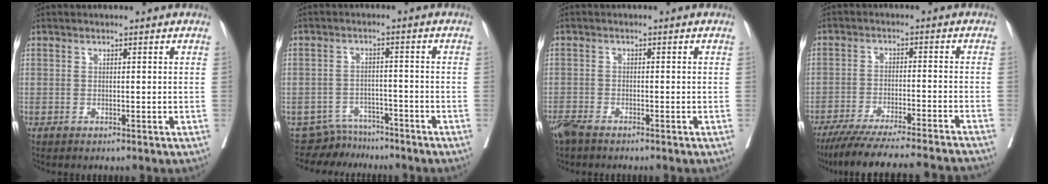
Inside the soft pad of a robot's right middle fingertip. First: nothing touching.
{"total": 5.7, "force": [-5.3, 1.8, -1.0], "torque": [0.014, 0.015, -0.084]}
{"total": 4.0, "force": [-3.3, 0.6, 2.2], "torque": [-0.043, -0.011, -0.060]}
{"total": 21.4, "force": [-19.6, -0.4, 8.7], "torque": [-0.110, -0.049, -0.273]}